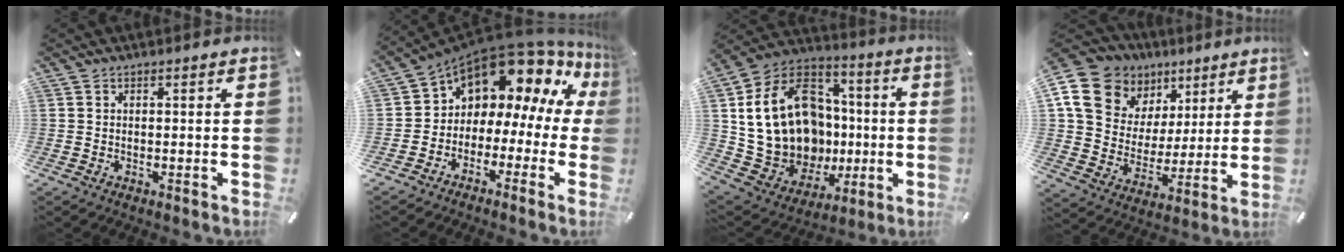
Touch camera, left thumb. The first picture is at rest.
{"total": 11.7, "force": [9.2, 5.4, 4.7], "torque": [-0.085, -0.098, 0.156]}
{"total": 24.5, "force": [0.1, 19.8, 14.5], "torque": [-0.301, -0.011, 0.044]}
{"total": 15.5, "force": [8.5, 11.9, 5.0], "torque": [-0.103, -0.042, 0.162]}